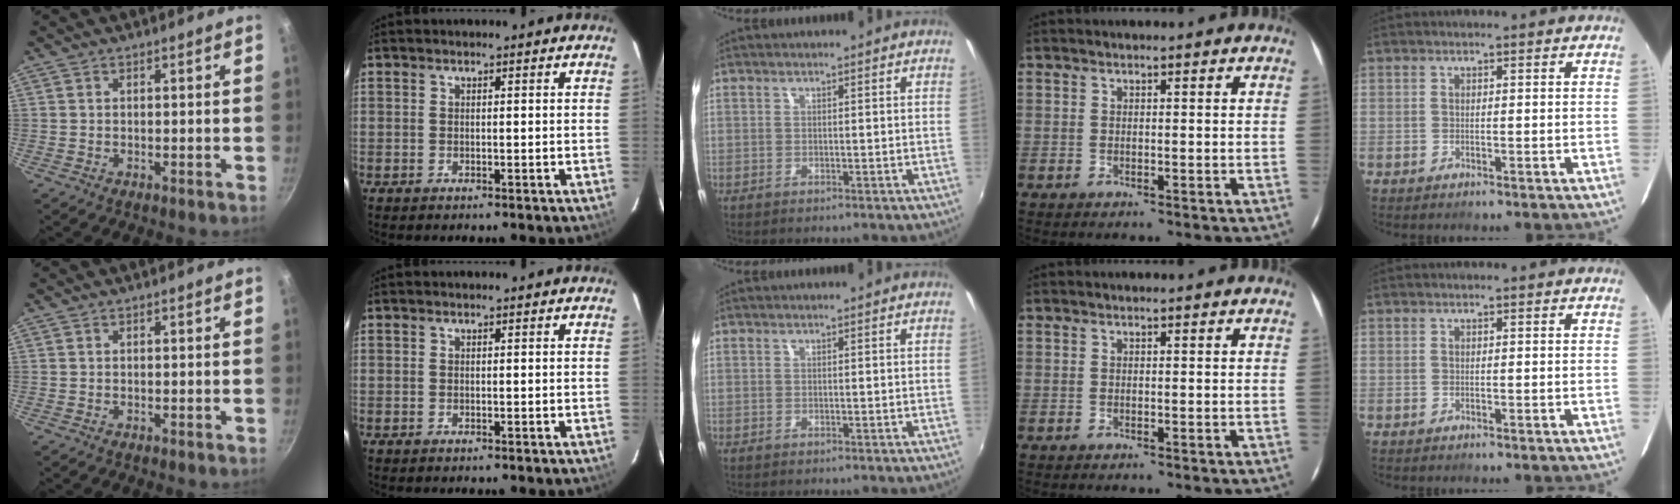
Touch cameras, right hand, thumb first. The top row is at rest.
{}